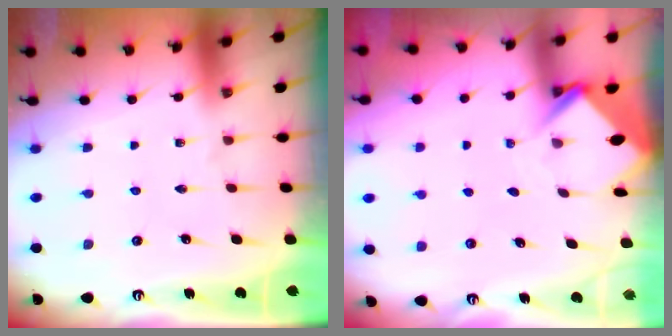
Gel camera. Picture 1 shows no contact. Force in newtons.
{"total": 4.0, "press": 4.0, "slide": 0.2}